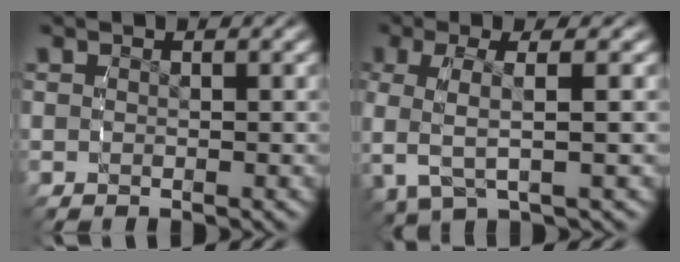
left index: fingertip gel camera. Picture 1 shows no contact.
{"total": 4.6, "force": [1.6, 1.3, 4.1], "torque": [-0.091, 0.010, 0.029]}